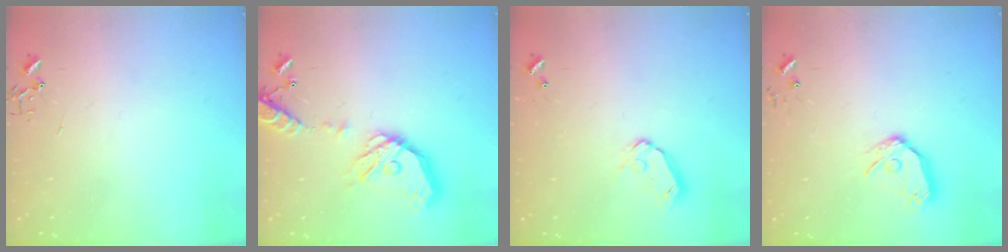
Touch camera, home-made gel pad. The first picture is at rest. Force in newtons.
{"total": 18.1, "press": 17.8, "slide": 3.3}
{"total": 7.1, "press": 7.1, "slide": 0.8}
{"total": 11.3, "press": 11.2, "slide": 1.4}